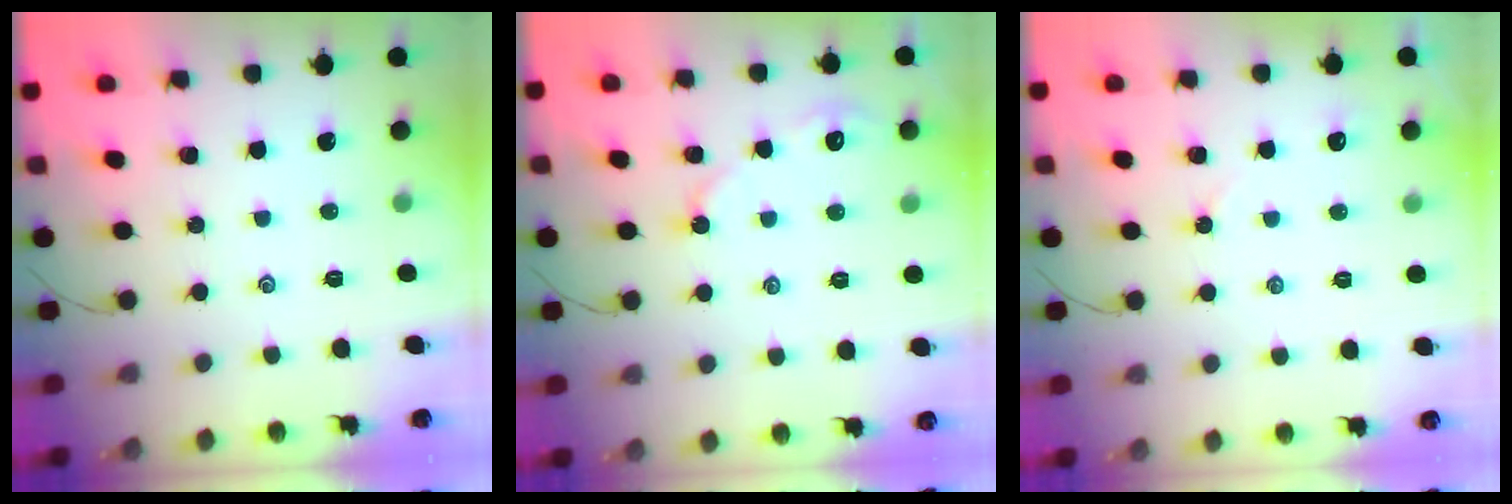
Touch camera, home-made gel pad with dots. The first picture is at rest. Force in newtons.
{"total": 4.2, "press": 4.2, "slide": 0.4}
{"total": 3.7, "press": 3.7, "slide": 0.4}